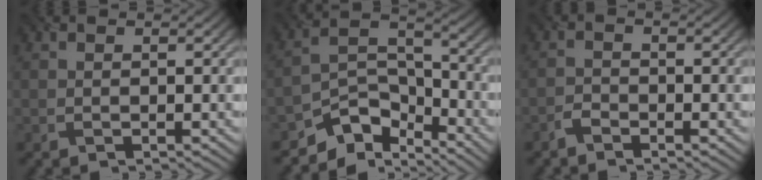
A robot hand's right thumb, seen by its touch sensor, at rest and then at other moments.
{"total": 8.3, "force": [-6.3, 4.0, 3.5], "torque": [-0.048, -0.004, -0.129]}
{"total": 1.7, "force": [-1.5, 0.6, 0.5], "torque": [-0.010, 0.003, -0.035]}